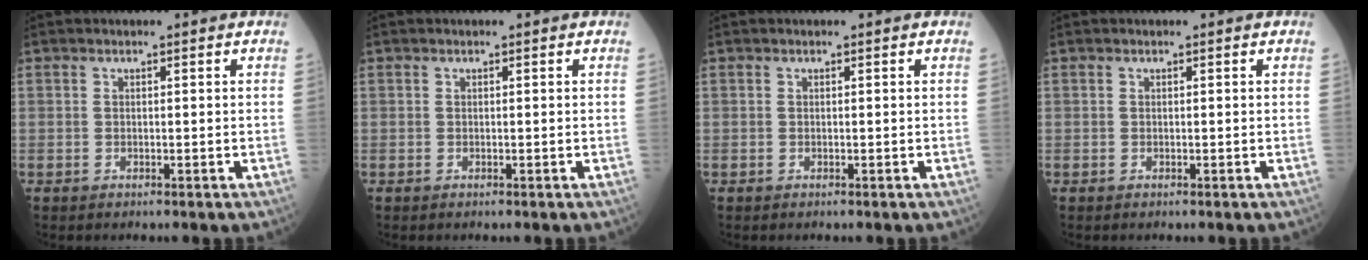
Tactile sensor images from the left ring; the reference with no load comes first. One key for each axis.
{"total": 0.0}
{"total": 0.0}
{"total": 0.0}